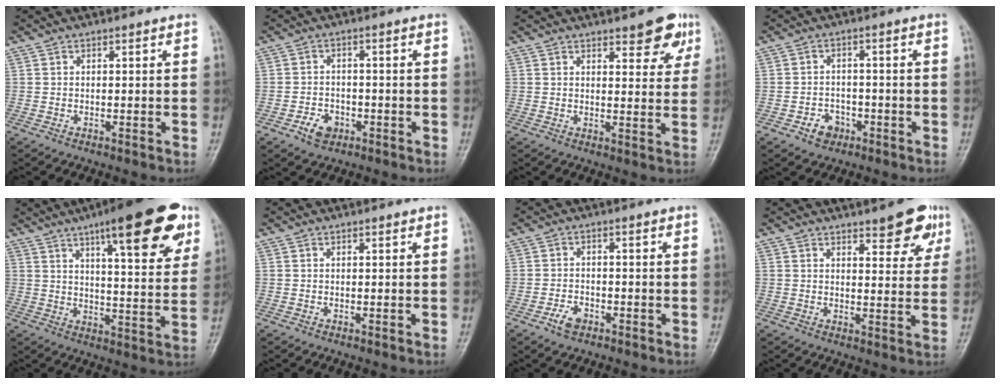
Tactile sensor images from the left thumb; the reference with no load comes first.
{"total": 4.2, "force": [-2.1, 3.0, 2.0], "torque": [-0.024, 0.014, -0.034]}
{"total": 7.3, "force": [4.5, 2.8, 5.1], "torque": [-0.035, -0.021, 0.054]}
{"total": 4.0, "force": [-2.1, 3.1, 1.4], "torque": [-0.005, 0.018, -0.032]}
{"total": 20.5, "force": [11.5, 5.4, 16.0], "torque": [-0.193, -0.032, 0.161]}
{"total": 0.0}
{"total": 3.2, "force": [-1.9, 1.9, 1.7], "torque": [-0.031, 0.012, -0.033]}
{"total": 8.1, "force": [5.0, 3.0, 5.6], "torque": [-0.043, -0.025, 0.062]}